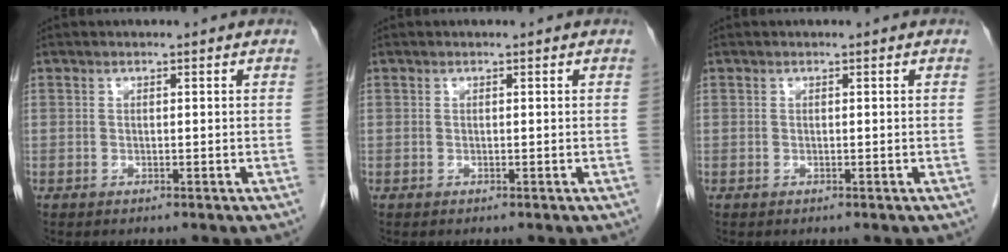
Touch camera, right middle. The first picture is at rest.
{"total": 0.0}
{"total": 0.0}